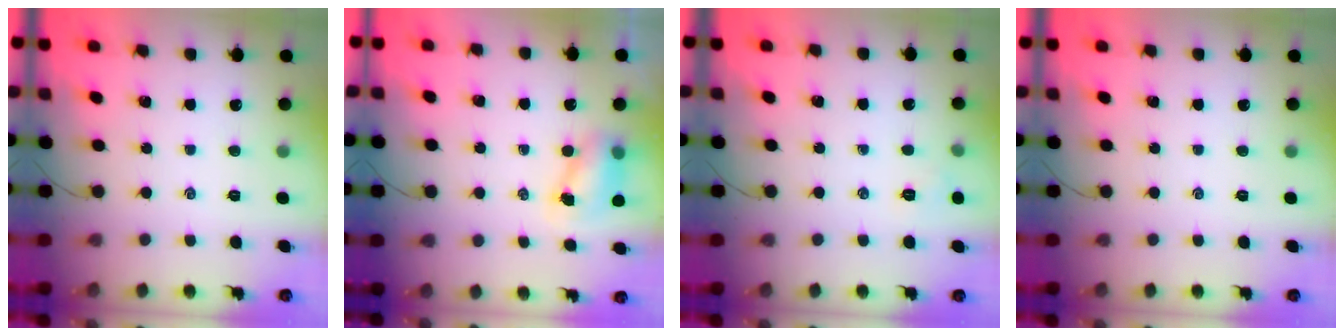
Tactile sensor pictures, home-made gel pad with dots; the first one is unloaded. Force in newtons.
{"total": 6.7, "press": 6.6, "slide": 1.1}
{"total": 4.3, "press": 4.2, "slide": 1.0}
{"total": 0.0}